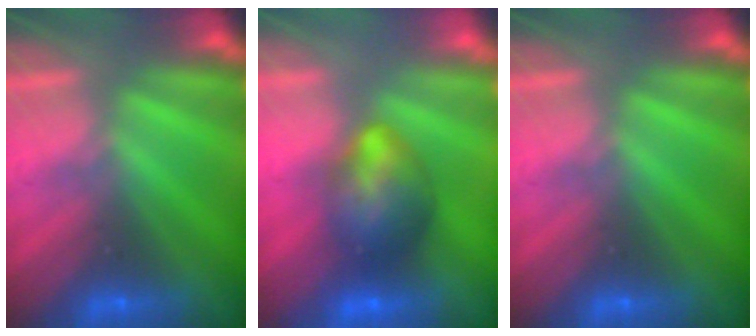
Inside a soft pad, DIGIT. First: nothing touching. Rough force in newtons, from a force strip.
{"total": 9.5}
{"total": 0.0}